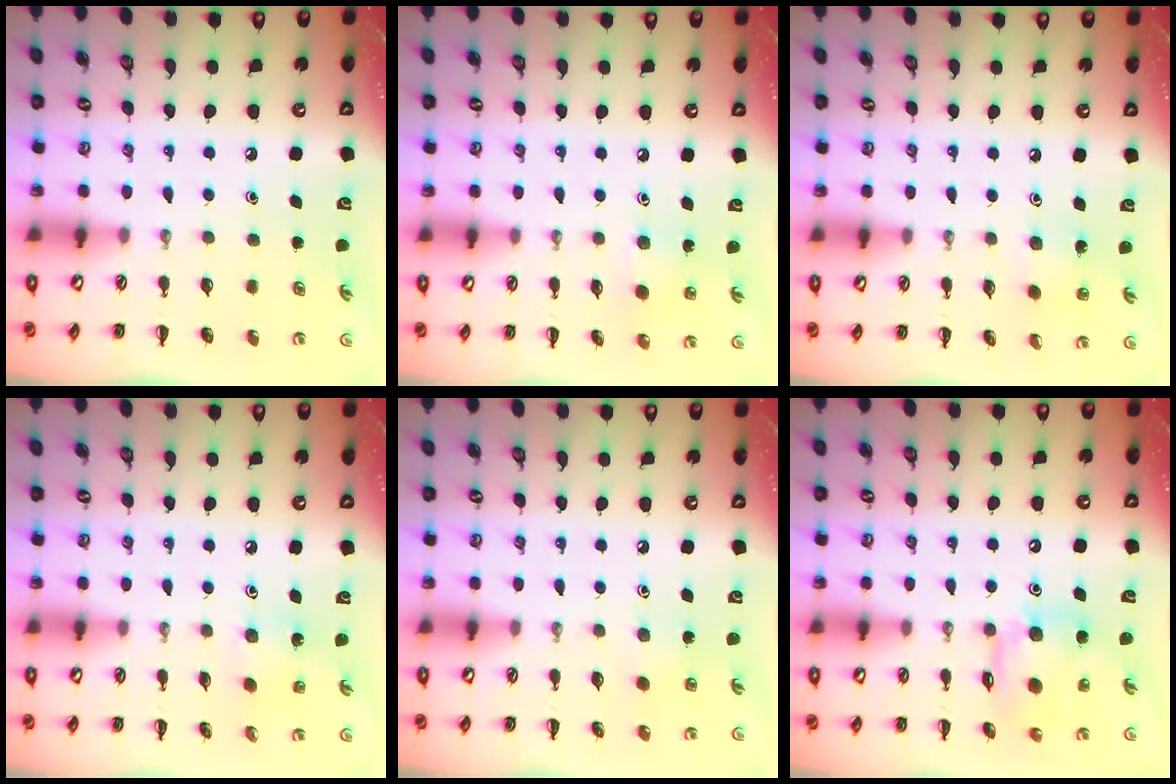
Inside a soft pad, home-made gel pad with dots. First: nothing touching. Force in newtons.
{"total": 2.9, "press": 2.8, "slide": 0.6}
{"total": 2.4, "press": 2.2, "slide": 0.7}
{"total": 1.4, "press": 1.3, "slide": 0.6}
{"total": 2.4, "press": 2.4, "slide": 0.4}
{"total": 14.7, "press": 14.4, "slide": 3.3}